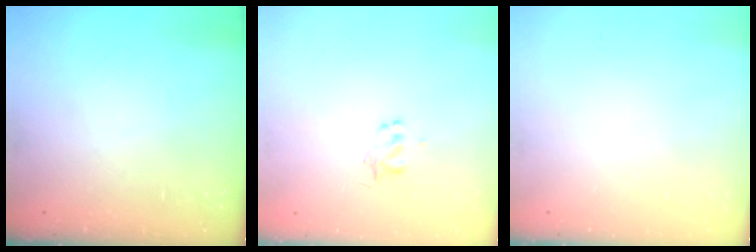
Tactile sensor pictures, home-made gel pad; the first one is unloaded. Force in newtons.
{"total": 2.6, "press": 2.6, "slide": 0.5}
{"total": 0.0}